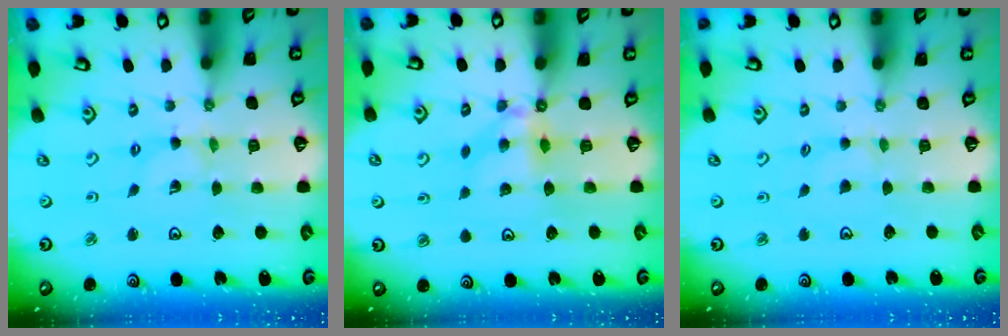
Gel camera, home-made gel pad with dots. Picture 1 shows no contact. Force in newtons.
{"total": 5.4, "press": 5.4, "slide": 0.4}
{"total": 1.8, "press": 1.8, "slide": 0.3}